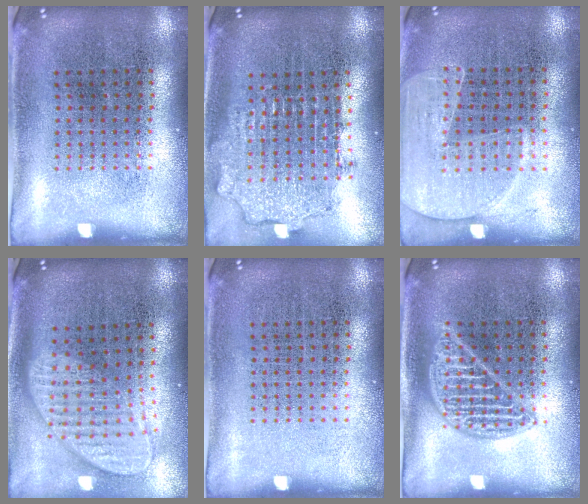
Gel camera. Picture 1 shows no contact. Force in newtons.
{"total": 1.9, "press": 1.5, "slide": 1.2}
{"total": 1.6, "press": 1.4, "slide": 0.7}
{"total": 2.0, "press": 1.5, "slide": 1.3}
{"total": 0.0}
{"total": 2.1, "press": 2.1, "slide": 0.3}